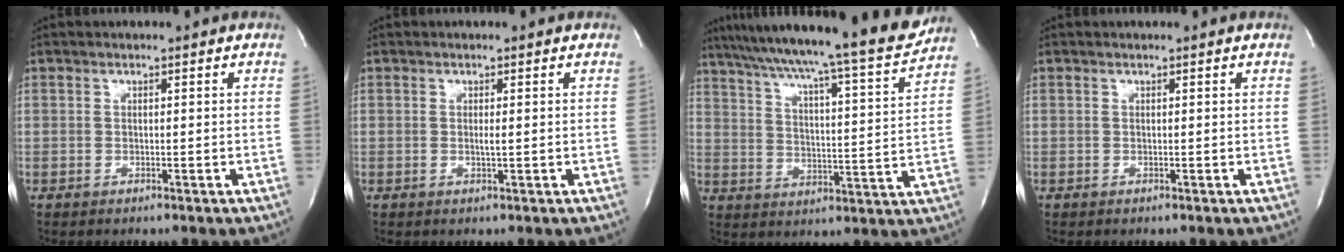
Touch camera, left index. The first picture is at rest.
{"total": 0.9, "force": [0.0, 0.0, 0.9], "torque": [-0.023, -0.002, 0.001]}
{"total": 22.6, "force": [20.1, -0.4, 10.2], "torque": [-0.169, -0.036, 0.279]}
{"total": 0.0}